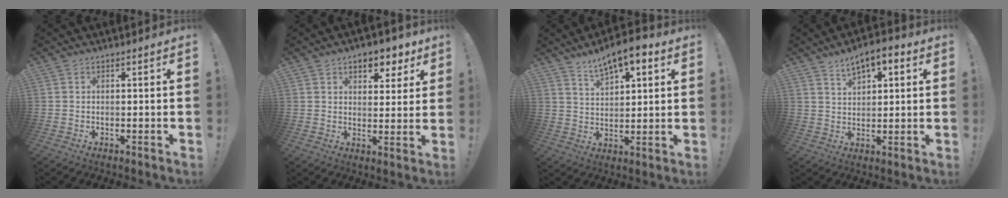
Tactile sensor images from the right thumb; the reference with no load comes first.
{"total": 8.2, "force": [4.9, 4.8, 4.4], "torque": [-0.051, -0.024, 0.086]}
{"total": 9.6, "force": [6.7, 3.9, 5.7], "torque": [-0.095, -0.032, 0.122]}
{"total": 7.4, "force": [4.3, 3.8, 4.7], "torque": [-0.070, -0.014, 0.076]}